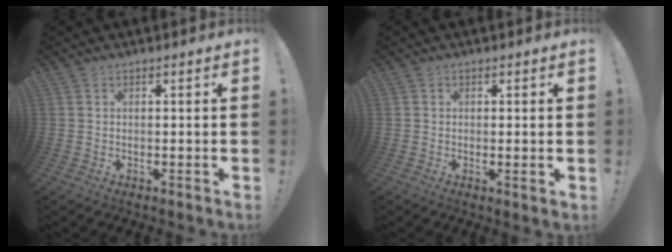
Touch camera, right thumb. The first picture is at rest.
{"total": 1.6, "force": [0.5, 0.2, 1.4], "torque": [-0.015, -0.004, 0.008]}